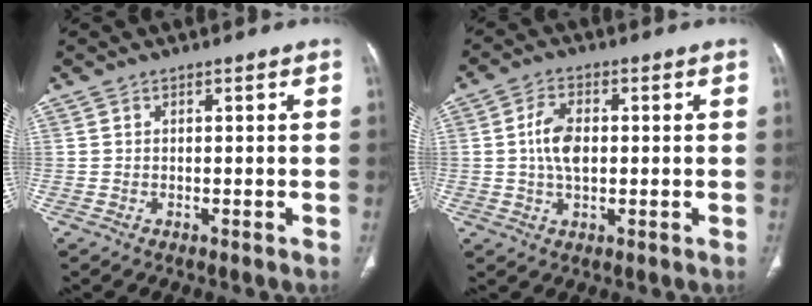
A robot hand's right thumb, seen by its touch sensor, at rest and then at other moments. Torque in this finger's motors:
{"motor_torque": [1.23, 1.08, 0.56, -0.63, 0.01]}